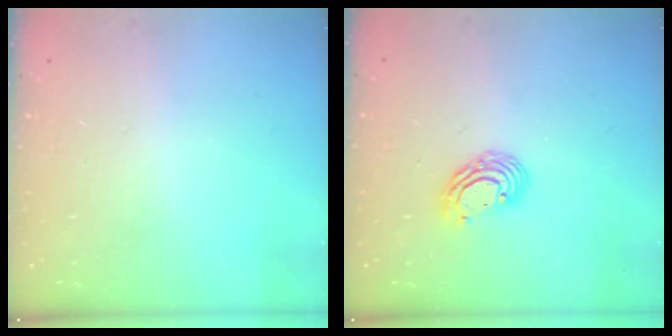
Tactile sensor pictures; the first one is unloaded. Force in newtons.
{"total": 6.9, "press": 6.9, "slide": 0.8}